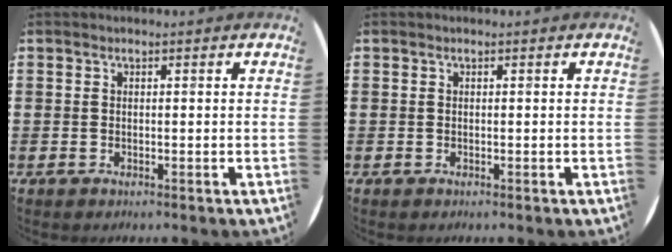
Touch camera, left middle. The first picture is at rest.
{"total": 0.0}